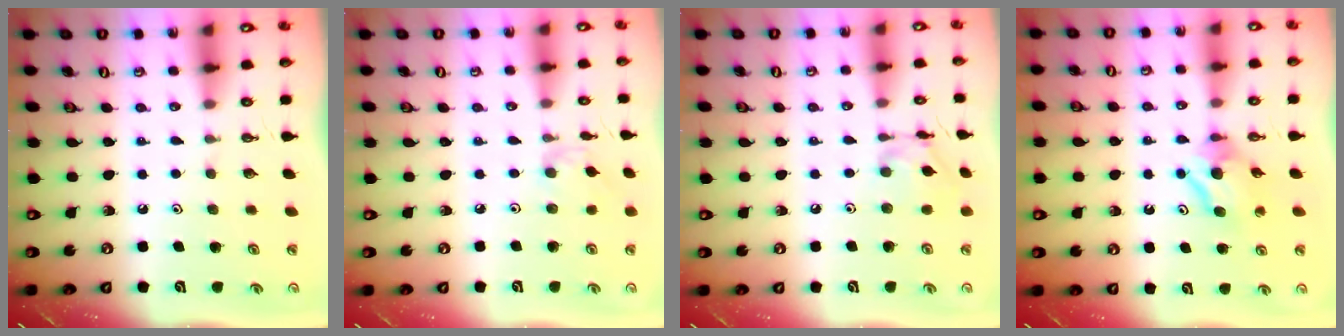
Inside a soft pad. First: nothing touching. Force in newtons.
{"total": 2.5, "press": 2.5, "slide": 0.4}
{"total": 10.2, "press": 10.2, "slide": 0.6}
{"total": 7.9, "press": 7.9, "slide": 0.2}